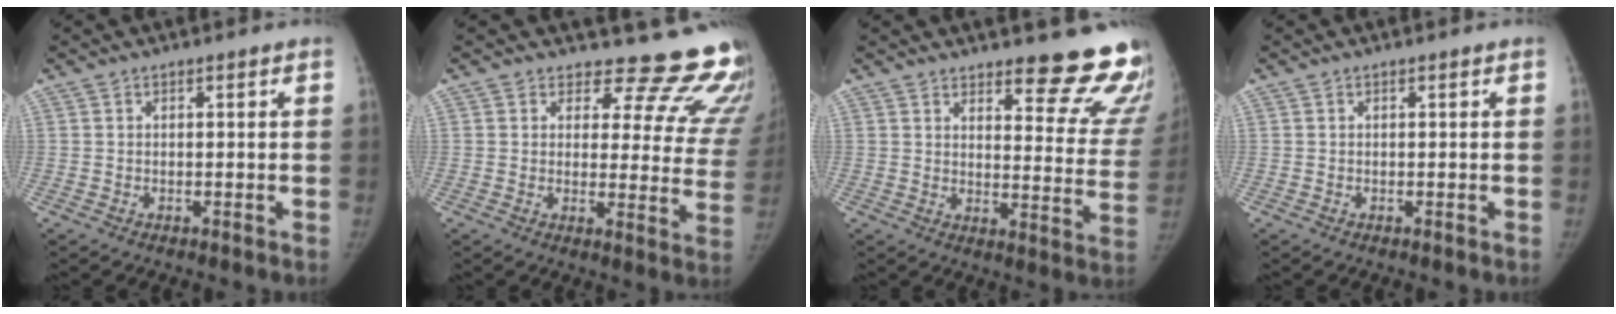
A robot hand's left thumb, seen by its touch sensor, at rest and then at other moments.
{"total": 18.0, "force": [16.2, 6.7, 4.1], "torque": [0.003, -0.142, 0.164]}
{"total": 16.7, "force": [14.0, 4.3, 8.1], "torque": [-0.058, -0.127, 0.159]}
{"total": 0.0}